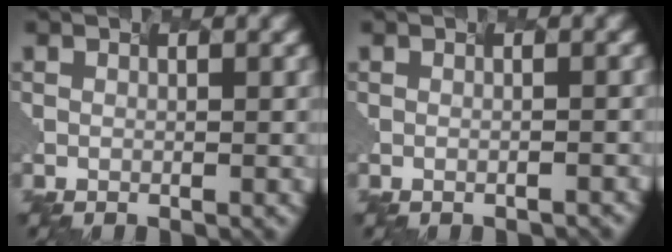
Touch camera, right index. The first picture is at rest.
{"total": 1.2, "force": [-0.2, 0.6, 1.0], "torque": [0.009, 0.011, 0.001]}